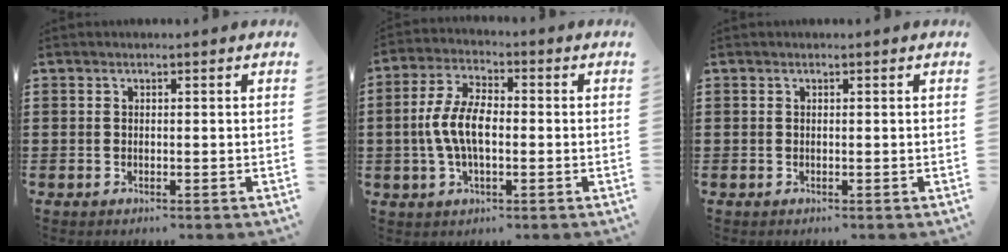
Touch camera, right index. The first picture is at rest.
{"total": 7.4, "force": [-0.8, 3.5, 6.4], "torque": [-0.150, -0.002, -0.023]}
{"total": 0.0}